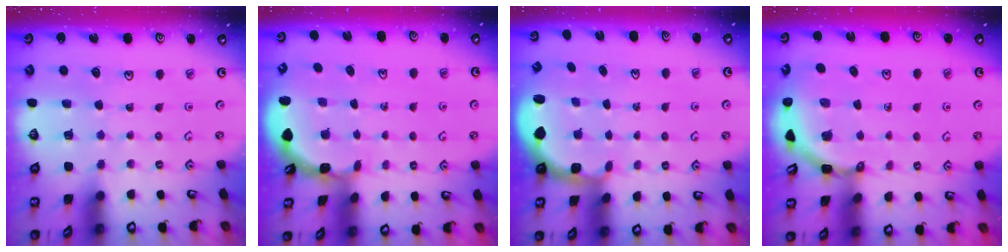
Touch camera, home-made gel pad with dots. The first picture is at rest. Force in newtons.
{"total": 1.9, "press": 1.9, "slide": 0.1}
{"total": 2.2, "press": 1.5, "slide": 1.6}
{"total": 3.6, "press": 3.6, "slide": 0.2}